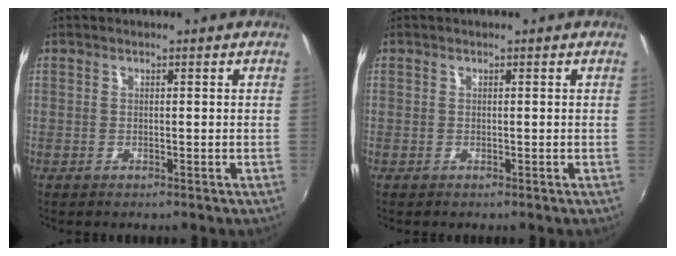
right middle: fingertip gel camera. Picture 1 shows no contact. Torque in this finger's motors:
{"motor_torque": [0.18, -0.13, 0.04, 0.01]}